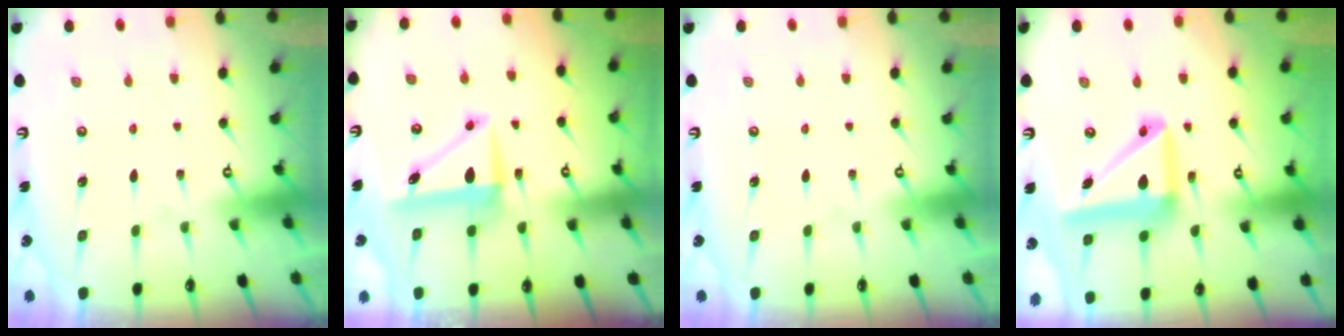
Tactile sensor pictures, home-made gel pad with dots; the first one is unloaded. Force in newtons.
{"total": 7.1, "press": 7.0, "slide": 1.2}
{"total": 0.0}
{"total": 15.7, "press": 15.5, "slide": 2.0}